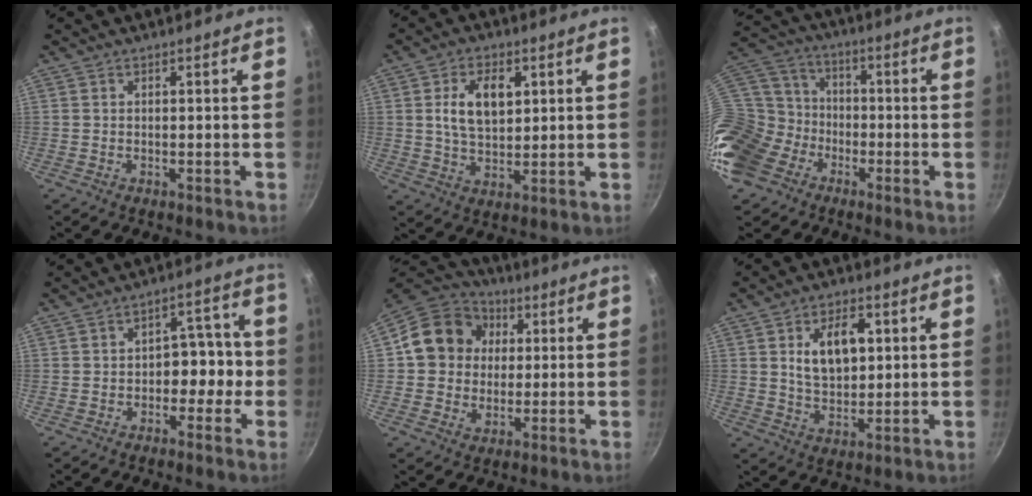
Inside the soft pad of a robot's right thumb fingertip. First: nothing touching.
{"total": 9.2, "force": [2.4, 5.3, 7.0], "torque": [-0.112, -0.009, 0.048]}
{"total": 21.8, "force": [-9.2, 16.6, 10.7], "torque": [-0.279, 0.052, -0.178]}
{"total": 8.2, "force": [-1.6, 5.4, 5.9], "torque": [-0.042, 0.038, -0.032]}
{"total": 14.0, "force": [2.0, 12.3, 6.4], "torque": [-0.087, 0.012, 0.029]}
{"total": 10.1, "force": [2.5, 6.0, 7.7], "torque": [-0.107, -0.008, 0.048]}